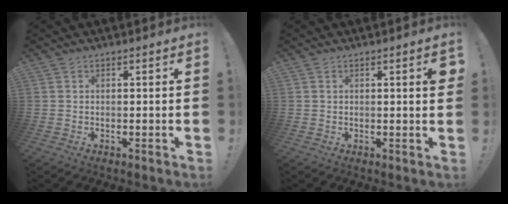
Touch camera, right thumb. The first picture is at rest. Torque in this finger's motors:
{"motor_torque": [-0.13, 0.17, 0.18, 0.11, 0.04]}